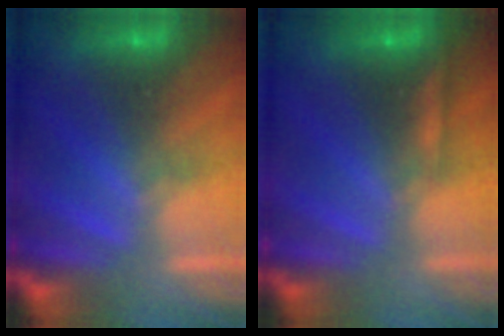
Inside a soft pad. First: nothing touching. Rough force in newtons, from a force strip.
{"total": 2.2}